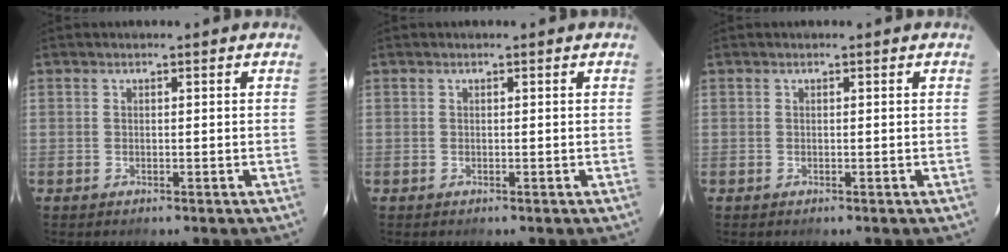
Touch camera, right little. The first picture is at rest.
{"total": 0.0}
{"total": 0.0}